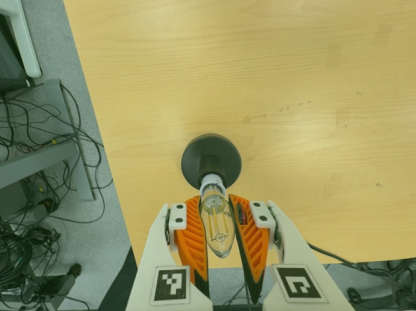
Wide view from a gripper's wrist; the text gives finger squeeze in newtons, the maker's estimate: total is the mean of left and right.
{"total": 23.7, "left": 25.0, "right": 22.4}